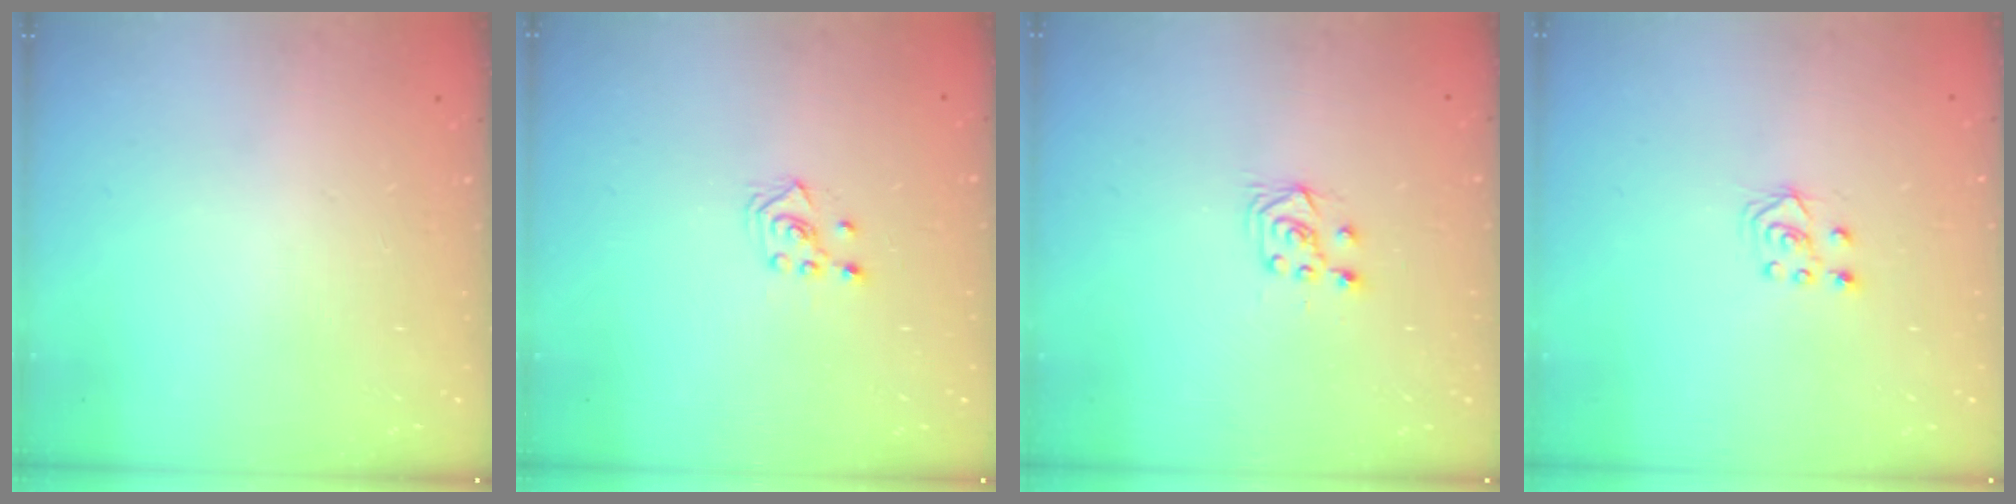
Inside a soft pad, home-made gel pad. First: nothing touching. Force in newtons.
{"total": 3.7, "press": 3.7, "slide": 0.7}
{"total": 6.3, "press": 6.3, "slide": 0.7}
{"total": 3.9, "press": 3.8, "slide": 0.7}